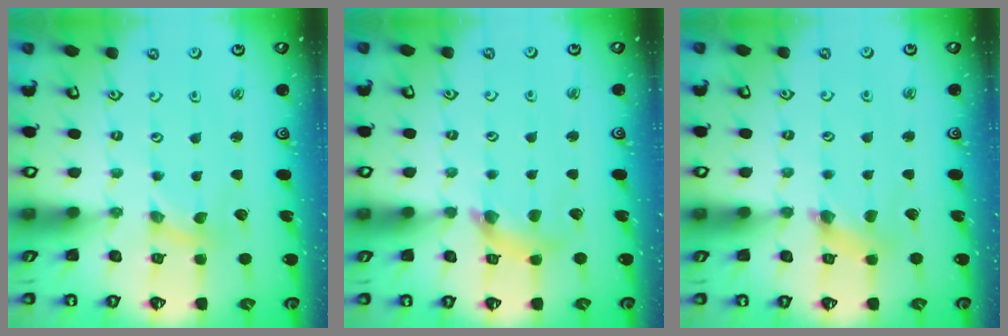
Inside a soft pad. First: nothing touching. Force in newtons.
{"total": 6.7, "press": 6.6, "slide": 0.7}
{"total": 2.7, "press": 2.7, "slide": 0.2}